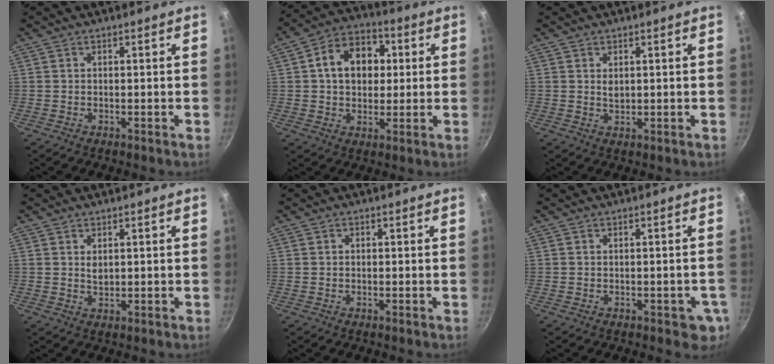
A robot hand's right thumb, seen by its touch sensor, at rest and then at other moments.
{"total": 12.8, "force": [2.3, 9.6, 8.1], "torque": [-0.092, 0.018, 0.023]}
{"total": 1.8, "force": [0.6, 1.1, 1.3], "torque": [-0.020, -0.002, 0.013]}
{"total": 1.8, "force": [0.7, 1.1, 1.3], "torque": [-0.020, -0.002, 0.014]}
{"total": 0.5, "force": [0.0, 0.5, 0.1], "torque": [0.000, 0.003, -0.001]}
{"total": 4.3, "force": [-1.3, 2.6, 3.2], "torque": [-0.016, 0.005, -0.013]}